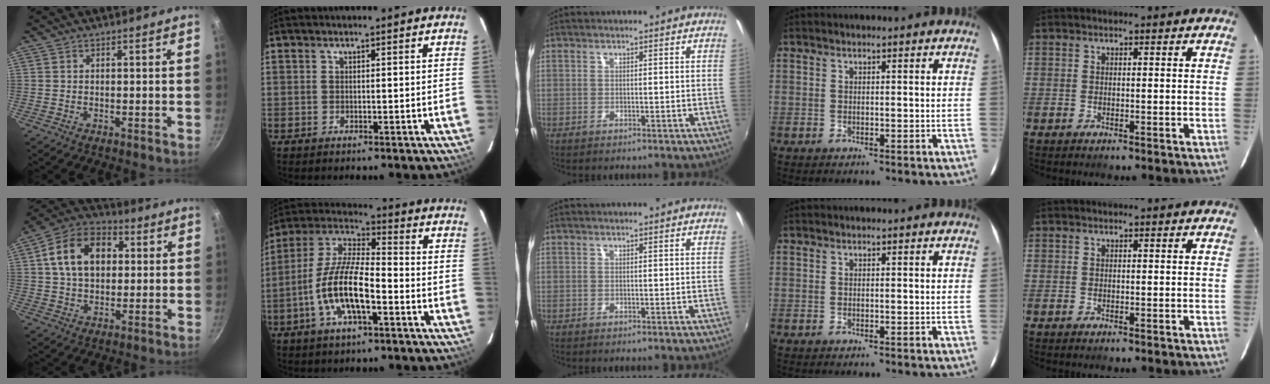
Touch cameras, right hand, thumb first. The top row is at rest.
{"thumb": {"total": 14.5, "force": [3.1, 10.1, 9.9], "torque": [-0.144, 0.020, 0.036]}, "index": {"total": 13.6, "force": [-5.0, 4.3, 11.9], "torque": [-0.245, -0.003, -0.095]}}